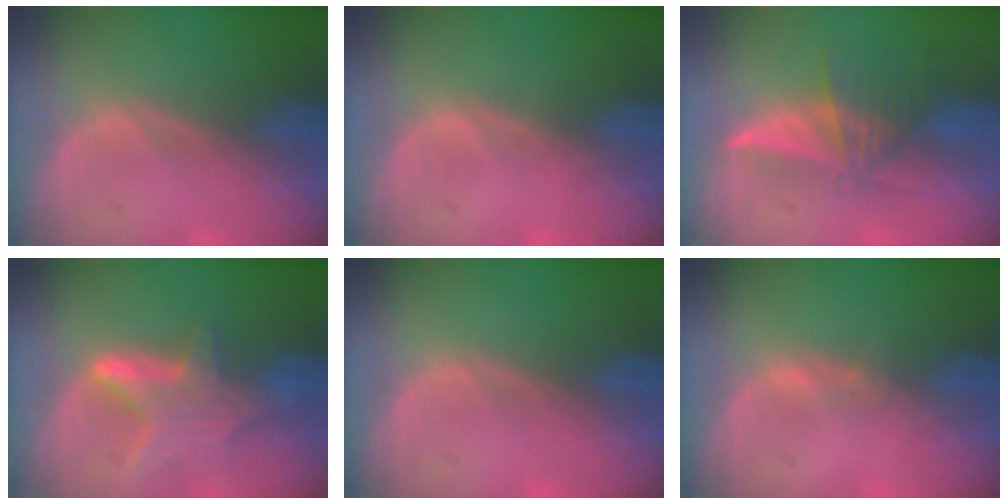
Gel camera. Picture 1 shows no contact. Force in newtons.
{"total": 0.5, "press": 0.1, "slide": 0.5}
{"total": 6.0, "press": 5.6, "slide": 2.2}
{"total": 6.9, "press": 6.7, "slide": 1.6}
{"total": 0.0}
{"total": 0.7, "press": 0.7, "slide": 0.2}